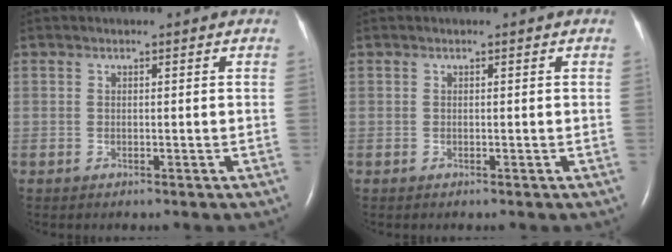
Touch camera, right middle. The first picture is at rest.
{"total": 0.0}